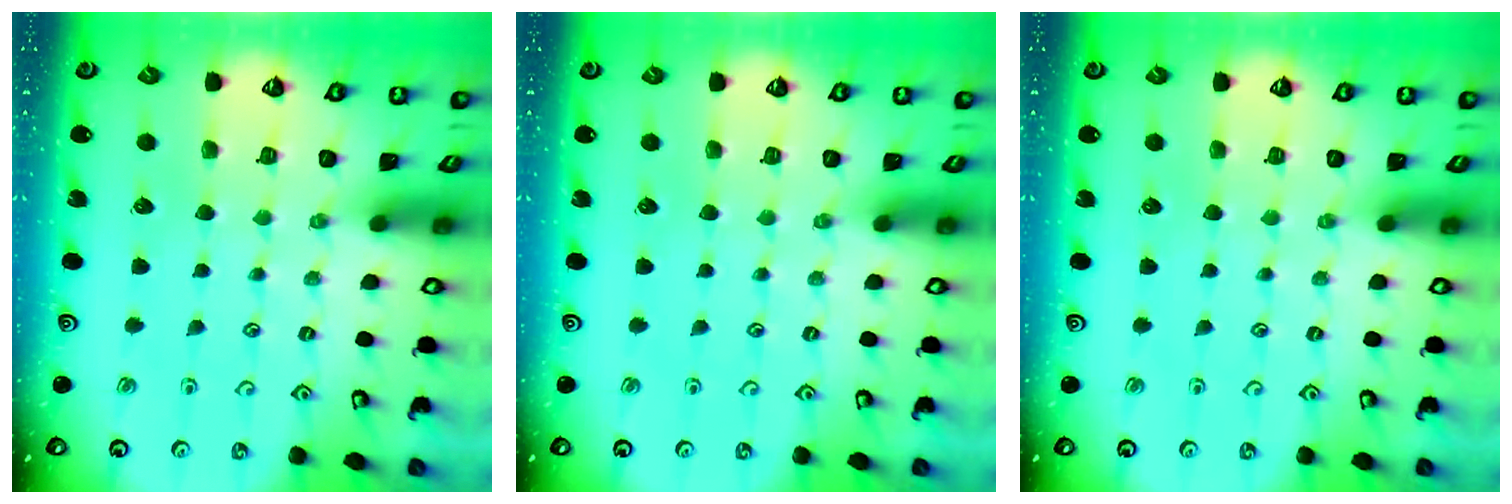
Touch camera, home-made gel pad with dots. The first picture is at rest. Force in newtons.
{"total": 0.0}
{"total": 0.0}